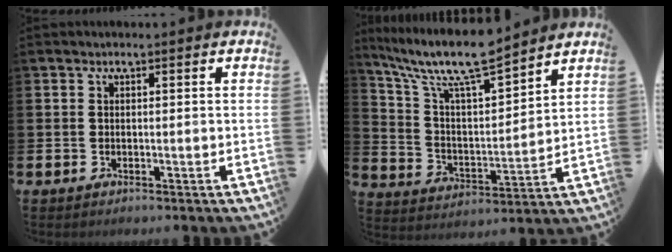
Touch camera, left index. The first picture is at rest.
{"total": 10.7, "force": [9.4, 1.6, 4.9], "torque": [-0.130, -0.055, 0.161]}